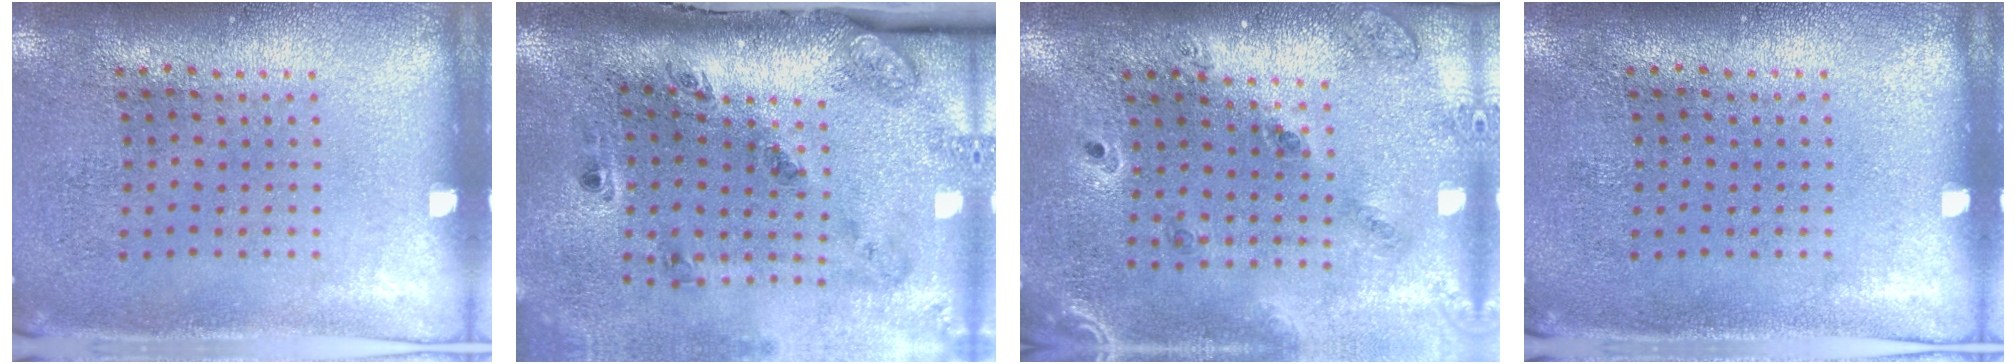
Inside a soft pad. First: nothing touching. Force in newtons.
{"total": 2.4, "press": 1.7, "slide": 1.8}
{"total": 1.4, "press": 1.3, "slide": 0.3}
{"total": 0.0}